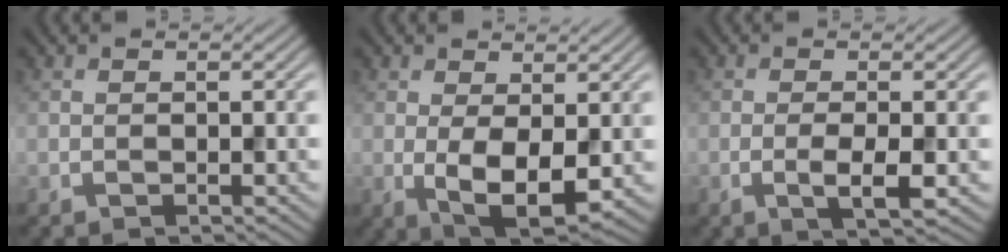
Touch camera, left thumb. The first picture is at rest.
{"total": 6.4, "force": [-0.3, 3.3, 5.5], "torque": [-0.116, -0.010, 0.003]}
{"total": 3.2, "force": [-1.2, 0.6, 2.9], "torque": [-0.063, -0.004, -0.020]}